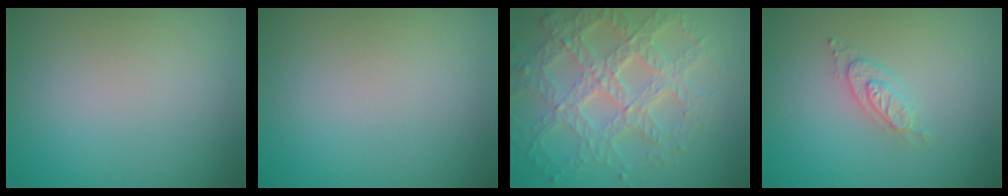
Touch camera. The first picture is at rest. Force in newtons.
{"total": 0.0}
{"total": 7.8, "press": 5.6, "slide": 5.3}
{"total": 2.2, "press": 2.2, "slide": 0.3}